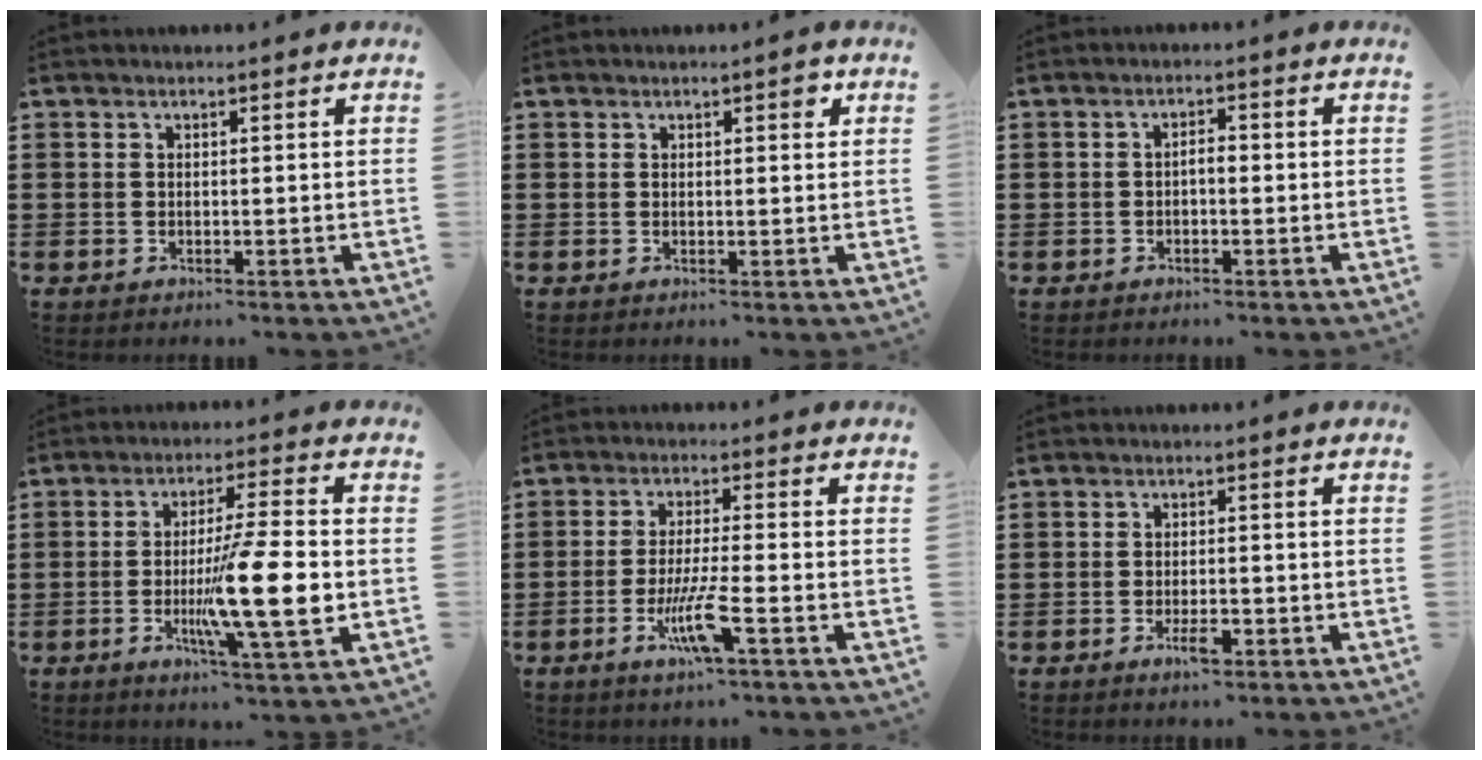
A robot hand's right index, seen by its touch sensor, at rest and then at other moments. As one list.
[{"total": 1.5, "force": [0.8, 0.7, 1.1], "torque": [-0.014, 0.003, 0.012]}, {"total": 1.6, "force": [-0.6, 0.6, 1.4], "torque": [-0.028, 0.001, -0.012]}, {"total": 12.6, "force": [-2.4, 1.1, 12.4], "torque": [-0.224, -0.021, -0.048]}, {"total": 7.0, "force": [-3.1, 0.3, 6.3], "torque": [-0.129, -0.017, -0.059]}, {"total": 3.0, "force": [-1.5, 0.9, 2.4], "torque": [-0.048, -0.002, -0.029]}]